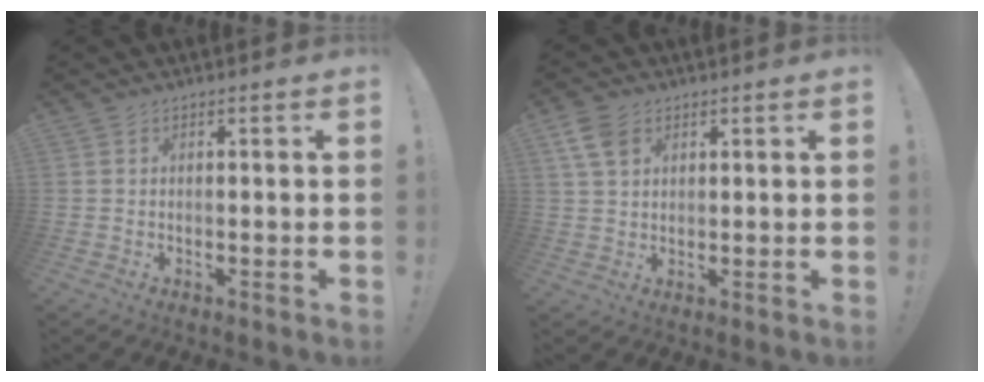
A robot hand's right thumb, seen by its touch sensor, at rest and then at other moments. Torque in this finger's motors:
{"motor_torque": [-0.08, 0.06, 0.26, 0.43, -0.01]}